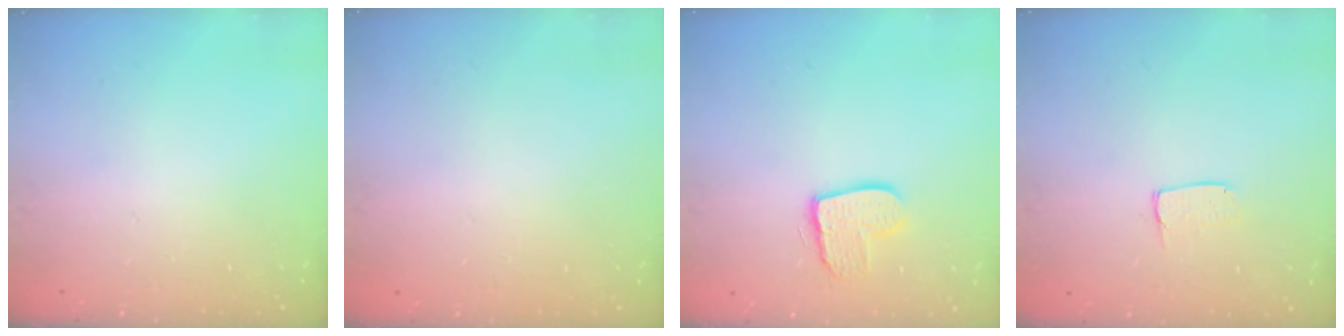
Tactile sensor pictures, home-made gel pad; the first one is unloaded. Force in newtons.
{"total": 0.0}
{"total": 10.3, "press": 10.3, "slide": 0.8}
{"total": 4.4, "press": 4.4, "slide": 0.3}